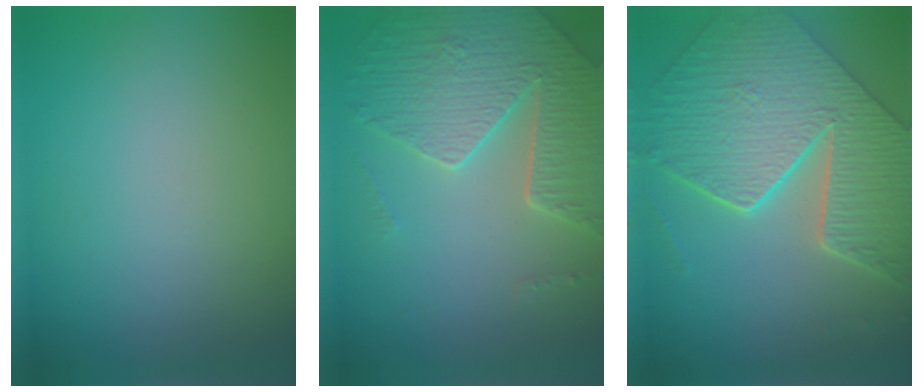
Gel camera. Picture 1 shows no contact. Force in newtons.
{"total": 5.1, "press": 4.7, "slide": 2.1}
{"total": 9.2, "press": 6.7, "slide": 6.3}